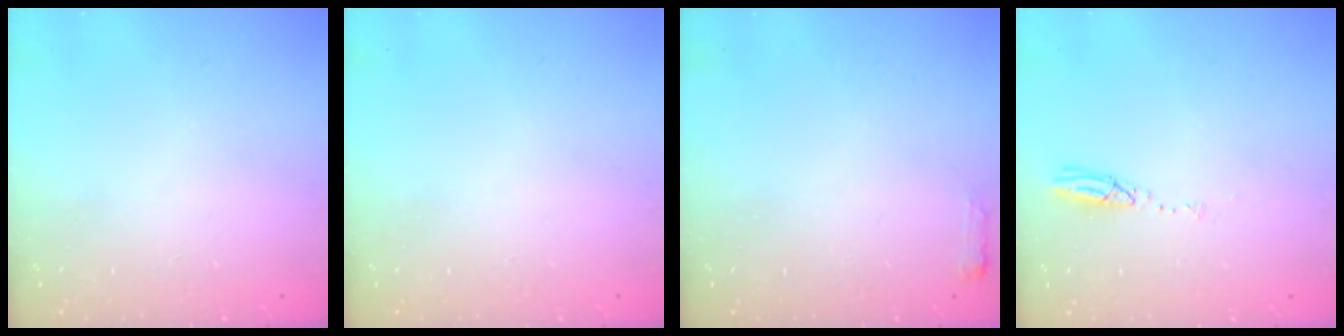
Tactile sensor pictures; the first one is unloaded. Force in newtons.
{"total": 0.0}
{"total": 2.7, "press": 2.6, "slide": 0.5}
{"total": 3.6, "press": 3.6, "slide": 0.2}